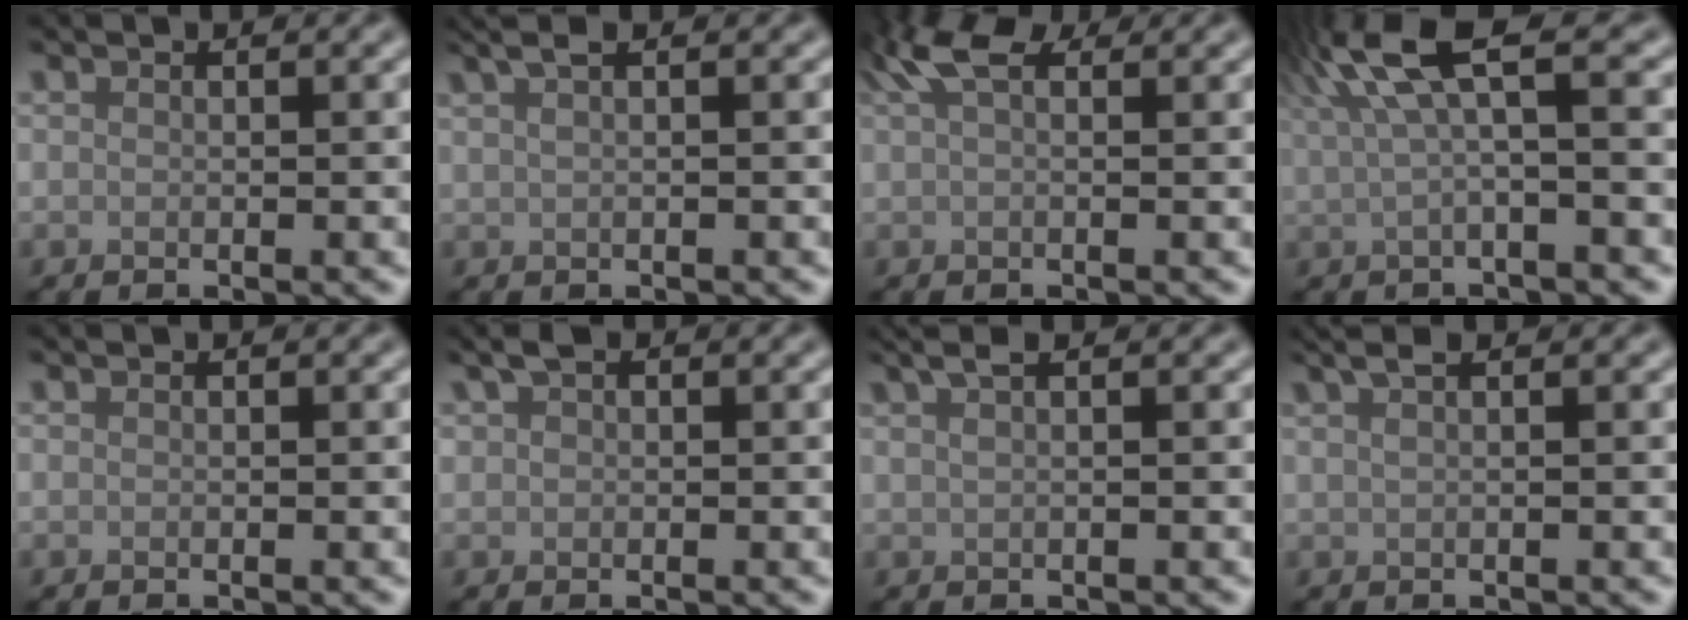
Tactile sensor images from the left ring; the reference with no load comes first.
{"total": 2.9, "force": [1.7, 1.1, 2.1], "torque": [-0.031, 0.009, 0.011]}
{"total": 3.7, "force": [2.1, 1.3, 2.8], "torque": [-0.056, 0.015, 0.033]}
{"total": 5.3, "force": [2.3, 0.9, 4.7], "torque": [-0.094, 0.015, 0.038]}
{"total": 0.0}
{"total": 1.7, "force": [0.8, 1.1, 1.0], "torque": [-0.017, 0.005, 0.011]}
{"total": 3.0, "force": [1.8, 1.2, 2.1], "torque": [-0.029, 0.011, 0.009]}
{"total": 3.4, "force": [2.1, 1.4, 2.3], "torque": [-0.029, 0.018, 0.011]}